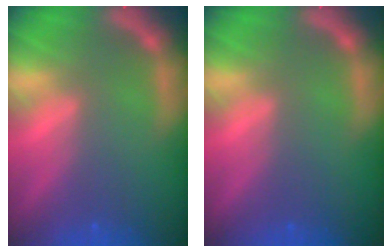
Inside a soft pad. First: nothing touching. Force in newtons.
{"total": 0.0}